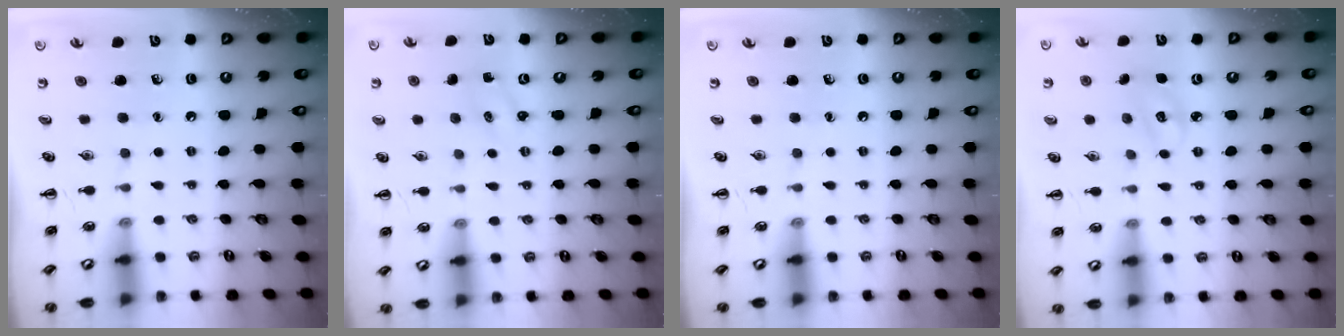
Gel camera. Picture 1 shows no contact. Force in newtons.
{"total": 1.3, "press": 1.2, "slide": 0.3}
{"total": 0.0}
{"total": 3.7, "press": 3.6, "slide": 0.8}